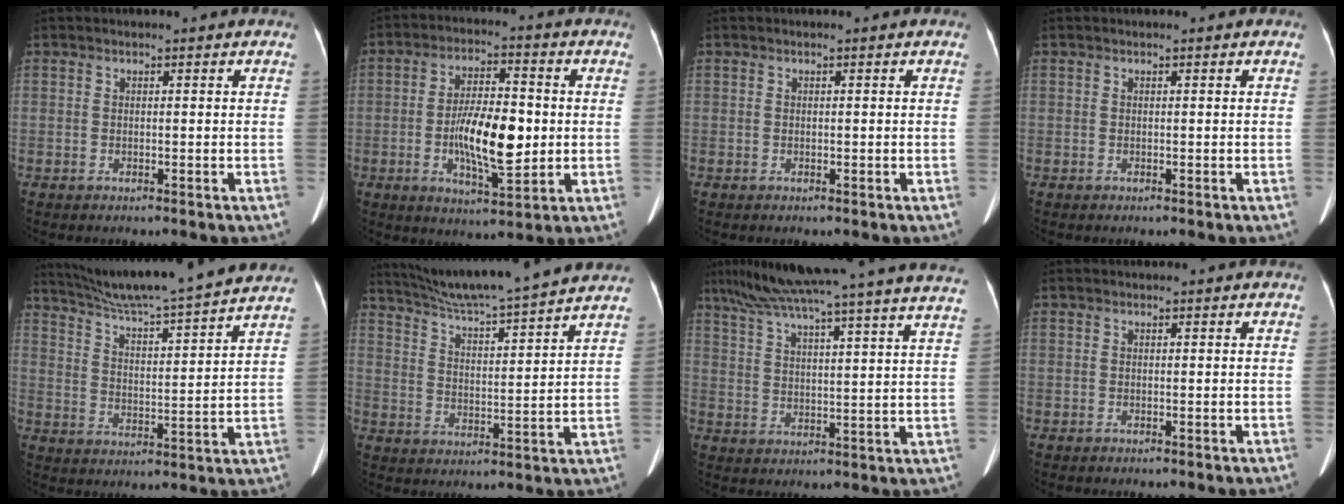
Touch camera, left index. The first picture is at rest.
{"total": 11.3, "force": [-1.2, 3.5, 10.6], "torque": [-0.195, -0.002, -0.019]}
{"total": 0.0}
{"total": 0.0}
{"total": 20.9, "force": [18.8, -0.7, 9.0], "torque": [-0.155, -0.009, 0.271]}
{"total": 18.8, "force": [17.0, -0.8, 8.0], "torque": [-0.140, -0.002, 0.248]}
{"total": 29.8, "force": [25.8, -0.1, 15.0], "torque": [-0.251, -0.015, 0.339]}
{"total": 0.0}